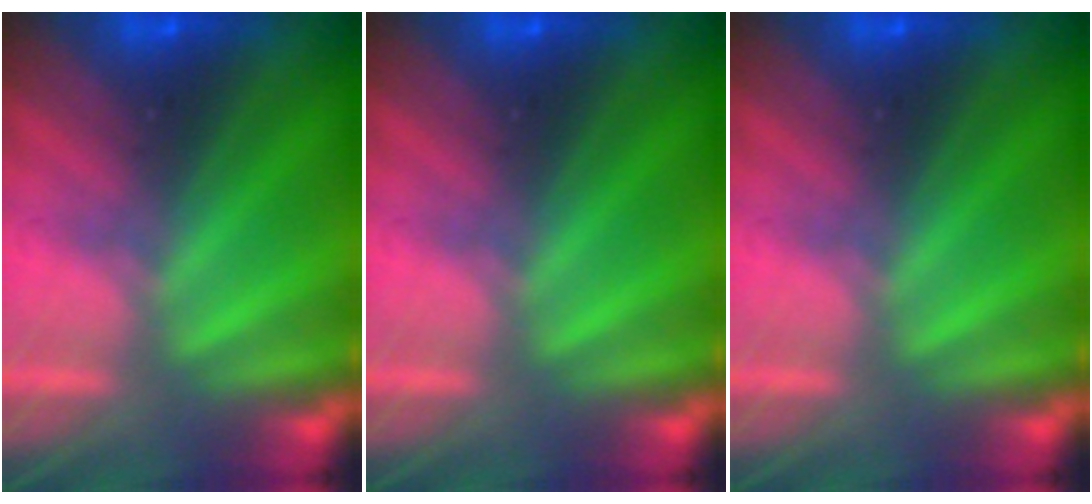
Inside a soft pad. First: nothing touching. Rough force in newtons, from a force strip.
{"total": 0.0}
{"total": 0.0}